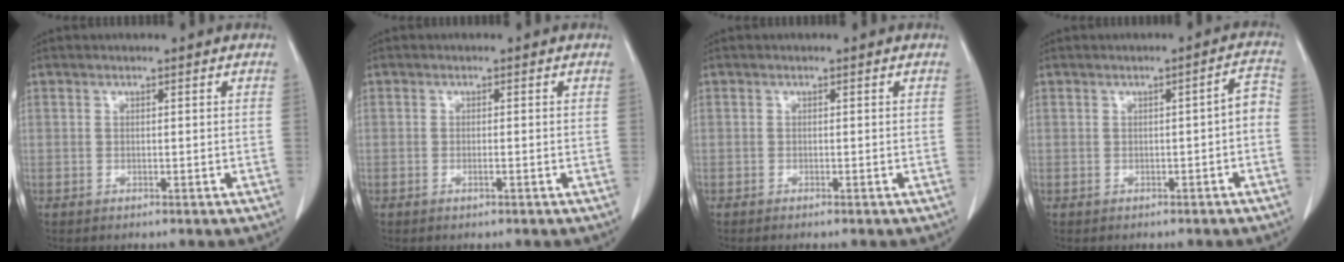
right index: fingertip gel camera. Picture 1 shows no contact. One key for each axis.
{"total": 0.8, "fx": -0.4, "fy": 0.1, "fz": 0.7, "tx": -0.018, "ty": -0.002, "tz": -0.005}
{"total": 0.8, "fx": -0.7, "fy": 0.0, "fz": 0.4, "tx": -0.006, "ty": -0.001, "tz": -0.009}
{"total": 3.0, "fx": -1.0, "fy": 0.7, "fz": 2.7, "tx": -0.029, "ty": 0.014, "tz": -0.013}